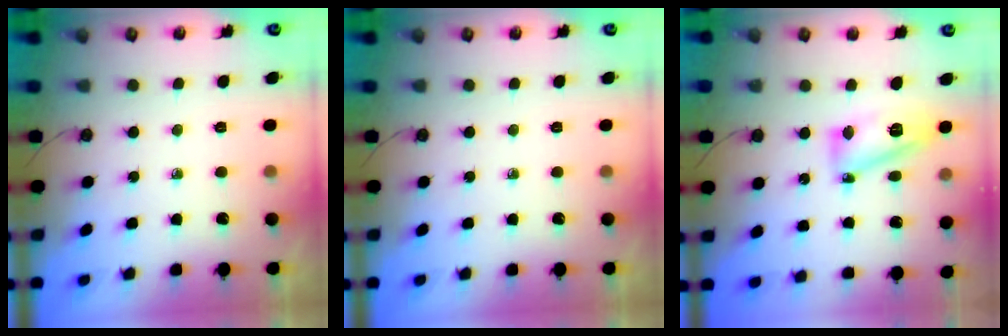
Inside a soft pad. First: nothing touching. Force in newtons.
{"total": 0.0}
{"total": 13.0, "press": 12.9, "slide": 1.5}